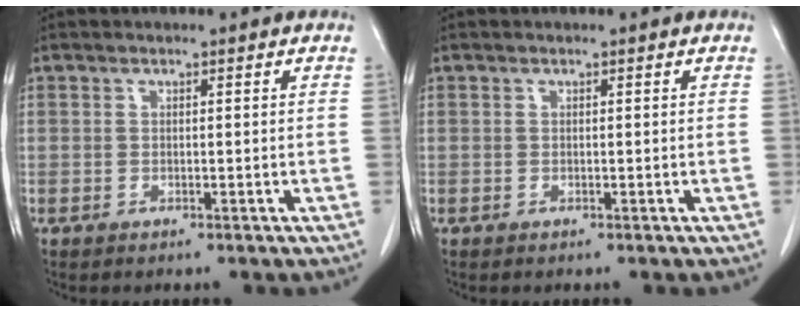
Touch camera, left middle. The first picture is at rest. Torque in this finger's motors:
{"motor_torque": [-0.02, 0.02, 0.02, 0.00]}